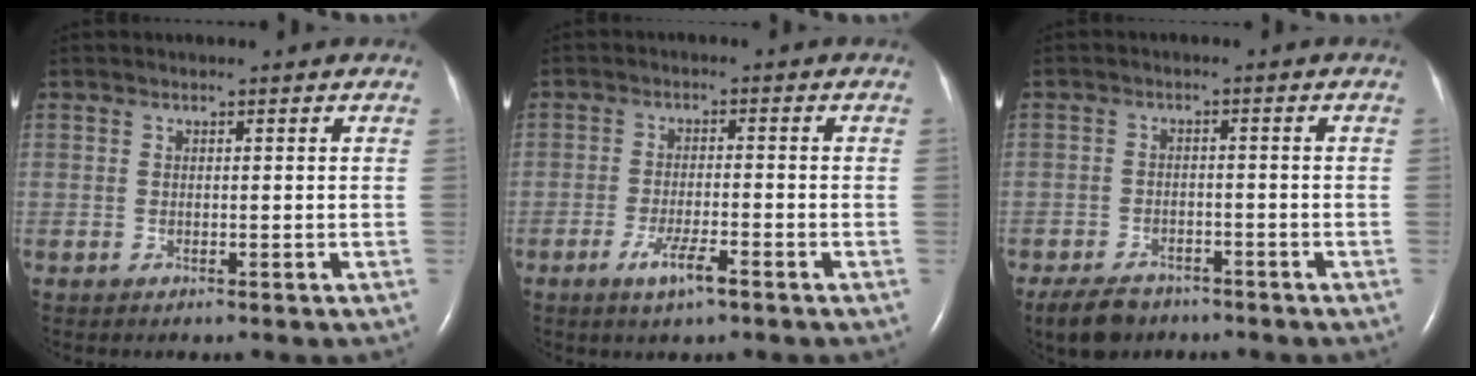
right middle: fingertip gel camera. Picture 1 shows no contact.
{"total": 4.4, "force": [-2.6, 0.5, 3.5], "torque": [-0.068, -0.005, -0.049]}
{"total": 6.2, "force": [-4.8, 3.1, 2.2], "torque": [-0.045, -0.005, -0.079]}